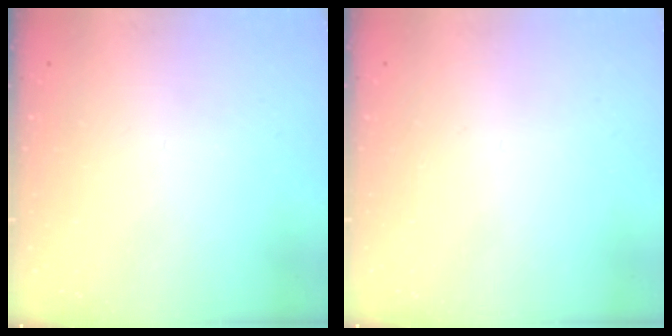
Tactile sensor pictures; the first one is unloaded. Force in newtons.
{"total": 1.6, "press": 1.6, "slide": 0.1}